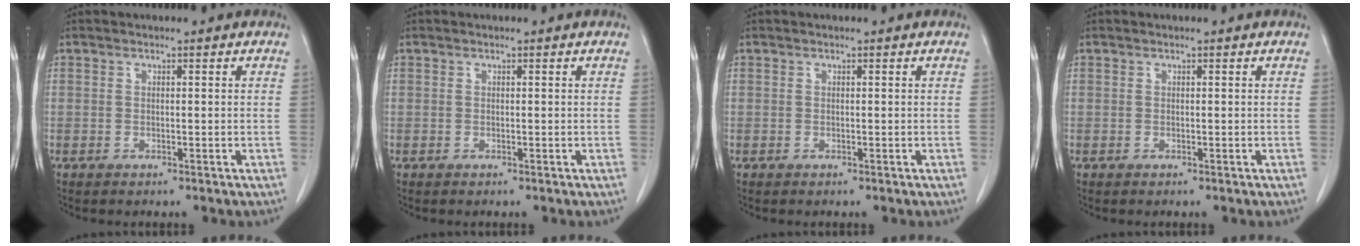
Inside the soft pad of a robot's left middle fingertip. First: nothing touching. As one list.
[{"total": 0.0}, {"total": 0.0}, {"total": 0.0}]